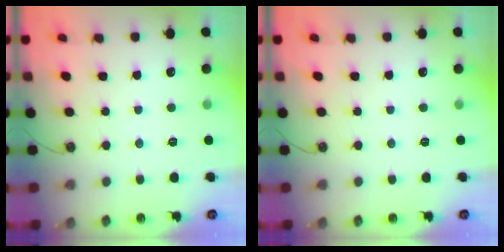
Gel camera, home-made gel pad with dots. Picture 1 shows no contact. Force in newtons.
{"total": 0.0}